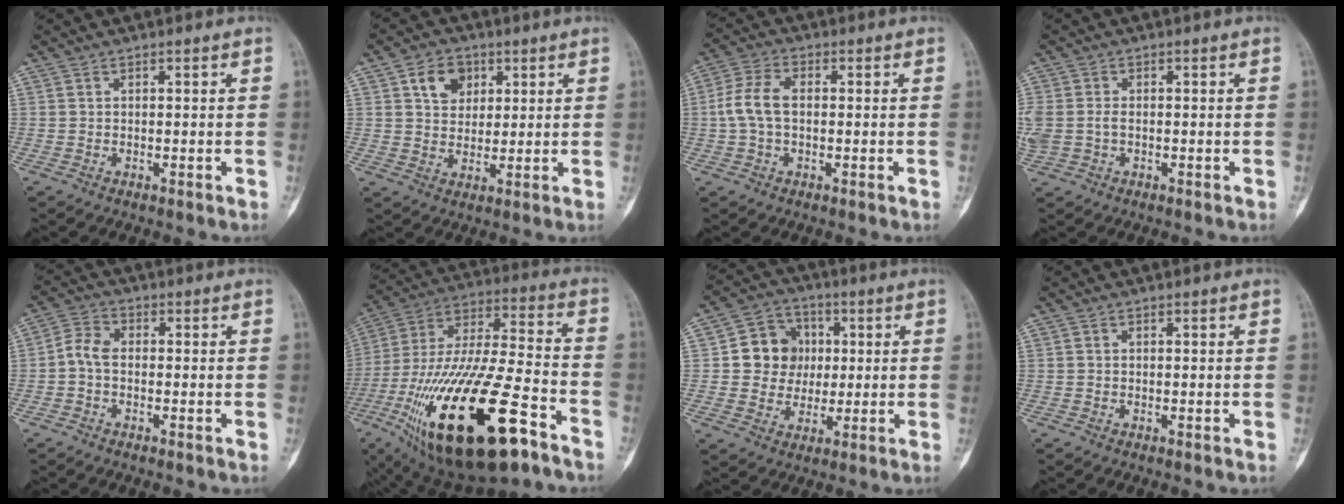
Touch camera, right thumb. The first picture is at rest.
{"total": 7.0, "force": [2.8, 5.4, 3.5], "torque": [-0.029, -0.008, 0.046]}
{"total": 6.9, "force": [0.0, 4.2, 5.5], "torque": [-0.121, 0.021, -0.007]}
{"total": 5.5, "force": [-0.4, 3.9, 3.9], "torque": [-0.107, 0.011, -0.005]}
{"total": 4.2, "force": [-0.8, 2.8, 3.1], "torque": [-0.058, 0.015, -0.026]}
{"total": 33.0, "force": [-15.4, 11.2, 27.0], "torque": [-0.551, 0.036, -0.258]}
{"total": 10.4, "force": [1.2, 9.5, 3.9], "torque": [-0.013, 0.008, 0.018]}
{"total": 0.0}